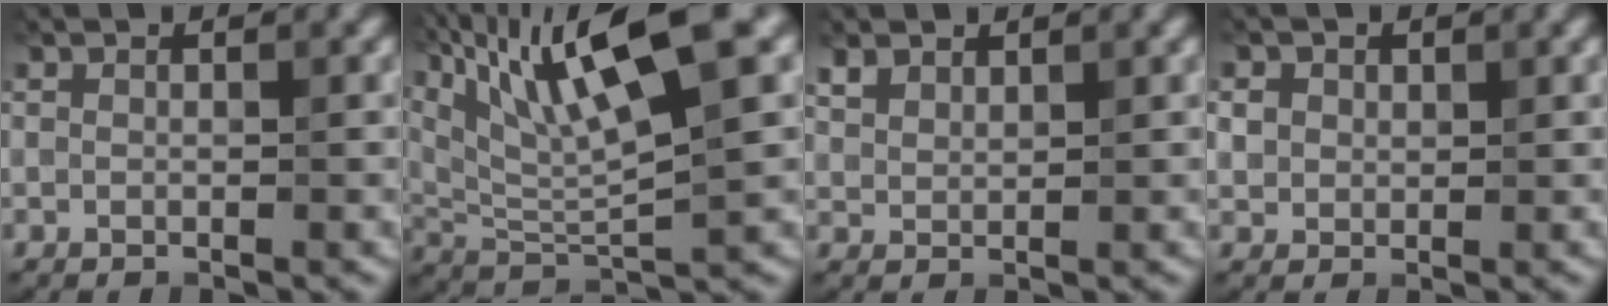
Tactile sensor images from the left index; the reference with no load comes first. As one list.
[{"total": 12.8, "force": [6.6, 2.5, 10.7], "torque": [-0.186, 0.016, 0.120]}, {"total": 1.9, "force": [1.5, 1.0, 0.5], "torque": [-0.020, 0.003, 0.035]}, {"total": 1.7, "force": [0.5, 1.5, 0.5], "torque": [-0.014, -0.007, 0.014]}]